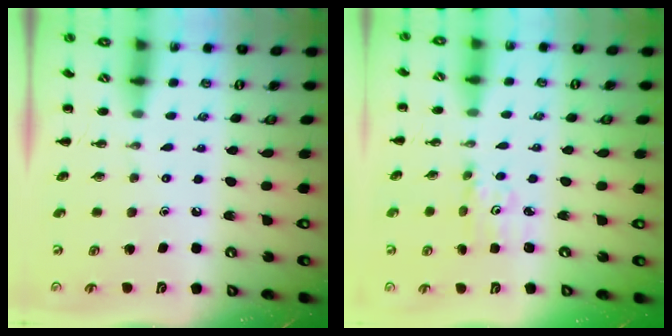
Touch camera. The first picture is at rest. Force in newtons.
{"total": 2.5, "press": 2.4, "slide": 0.4}